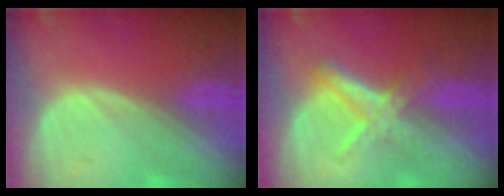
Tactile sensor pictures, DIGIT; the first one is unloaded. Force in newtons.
{"total": 5.7, "press": 5.5, "slide": 1.8}